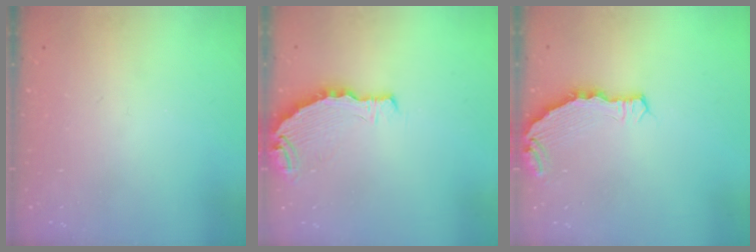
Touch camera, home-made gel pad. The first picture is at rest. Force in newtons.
{"total": 5.7, "press": 5.6, "slide": 1.1}
{"total": 5.5, "press": 5.4, "slide": 0.9}